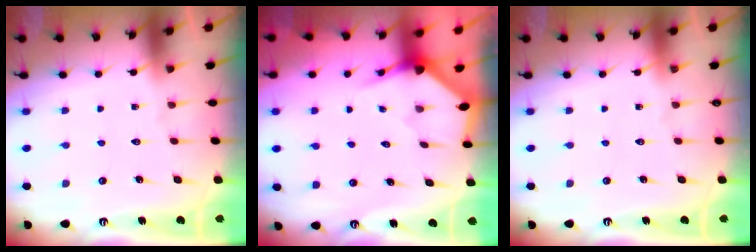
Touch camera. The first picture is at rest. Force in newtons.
{"total": 3.2, "press": 3.2, "slide": 0.3}
{"total": 0.0}